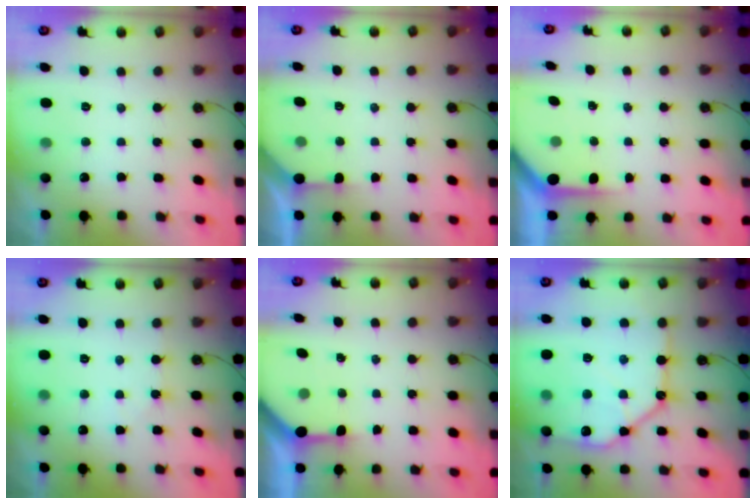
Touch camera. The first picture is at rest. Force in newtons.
{"total": 2.7, "press": 2.7, "slide": 0.4}
{"total": 4.0, "press": 4.0, "slide": 0.3}
{"total": 2.1, "press": 2.0, "slide": 0.5}
{"total": 3.1, "press": 3.1, "slide": 0.4}
{"total": 18.7, "press": 18.6, "slide": 2.0}